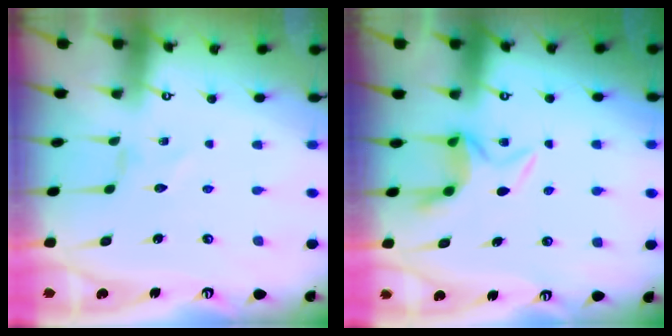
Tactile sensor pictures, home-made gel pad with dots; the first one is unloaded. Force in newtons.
{"total": 5.0, "press": 4.8, "slide": 1.3}